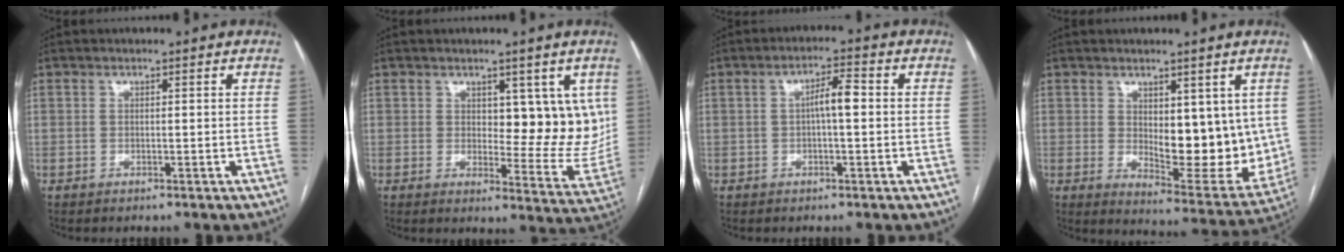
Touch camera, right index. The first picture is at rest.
{"total": 9.3, "force": [3.0, 4.5, 7.6], "torque": [-0.074, -0.008, 0.045]}
{"total": 4.0, "force": [0.1, 0.7, 3.9], "torque": [-0.066, 0.012, 0.000]}
{"total": 12.6, "force": [1.7, 5.4, 11.2], "torque": [-0.138, -0.021, 0.042]}